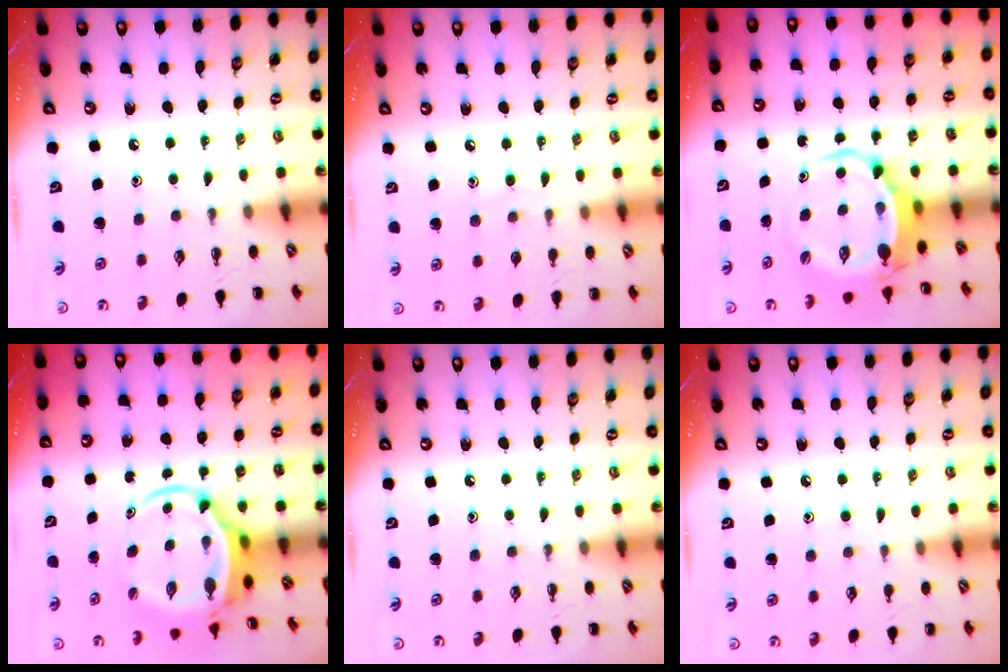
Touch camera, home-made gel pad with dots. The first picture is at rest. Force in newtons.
{"total": 2.5, "press": 2.3, "slide": 1.0}
{"total": 6.9, "press": 6.7, "slide": 1.8}
{"total": 6.6, "press": 6.4, "slide": 1.5}
{"total": 0.0}
{"total": 5.2, "press": 4.9, "slide": 1.7}